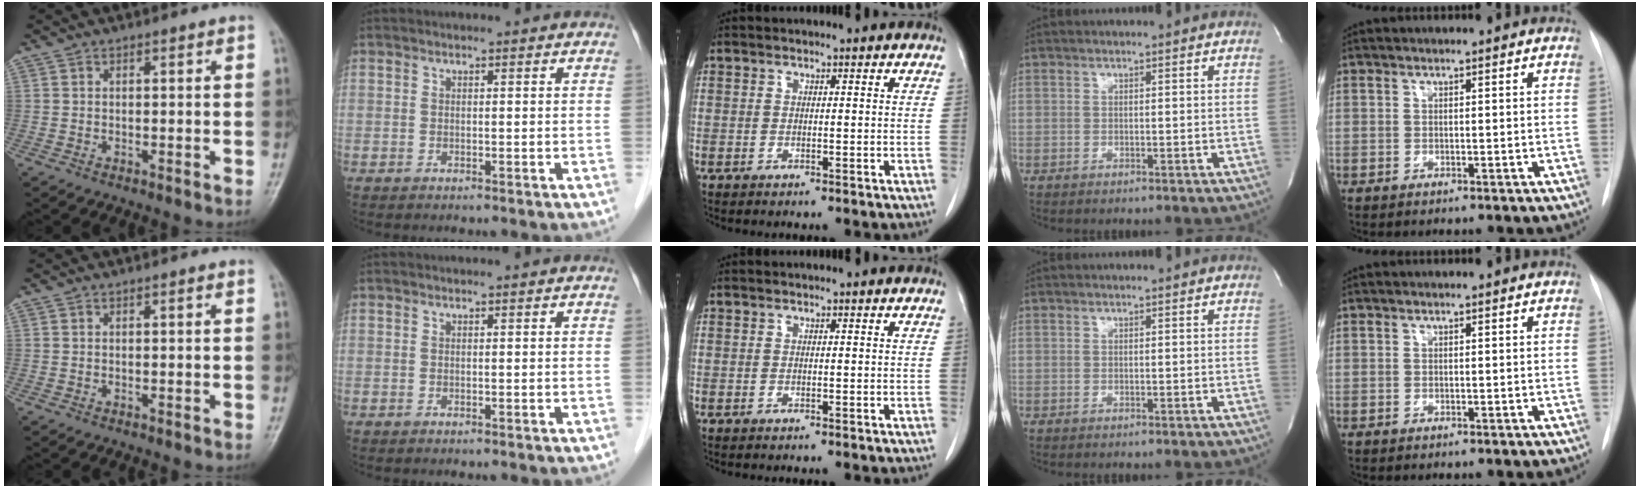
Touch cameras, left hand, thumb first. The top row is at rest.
{}